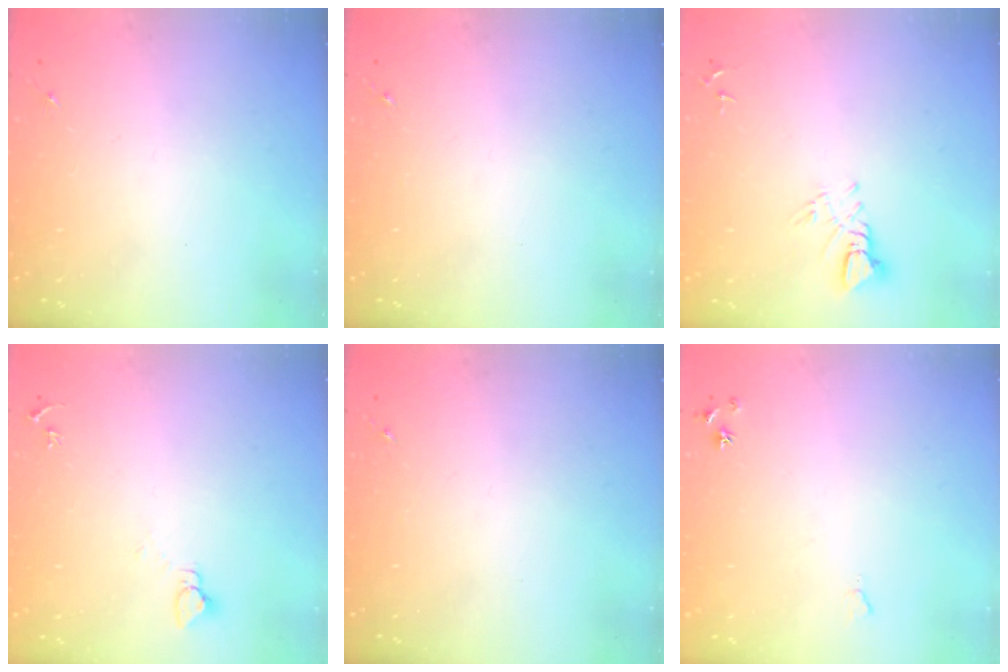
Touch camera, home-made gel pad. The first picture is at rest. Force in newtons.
{"total": 0.0}
{"total": 5.6, "press": 5.6, "slide": 0.6}
{"total": 2.7, "press": 2.7, "slide": 0.1}
{"total": 0.0}
{"total": 4.7, "press": 4.7, "slide": 0.7}